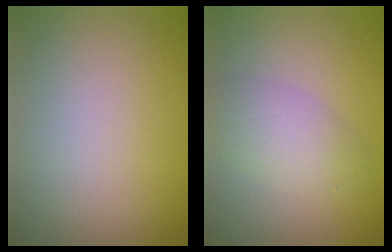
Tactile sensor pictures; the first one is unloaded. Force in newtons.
{"total": 3.3, "press": 3.3, "slide": 0.1}